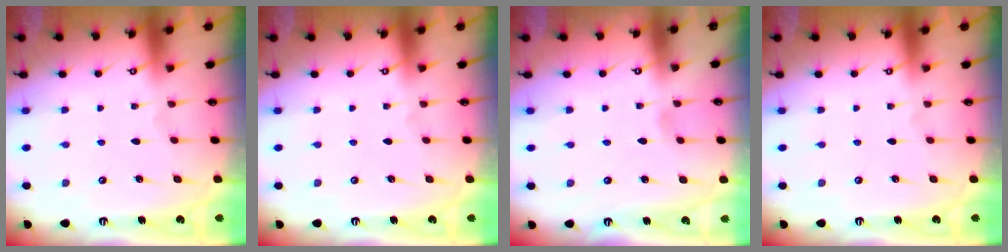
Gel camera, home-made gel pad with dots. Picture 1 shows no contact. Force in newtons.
{"total": 0.0}
{"total": 2.1, "press": 2.1, "slide": 0.2}
{"total": 0.0}